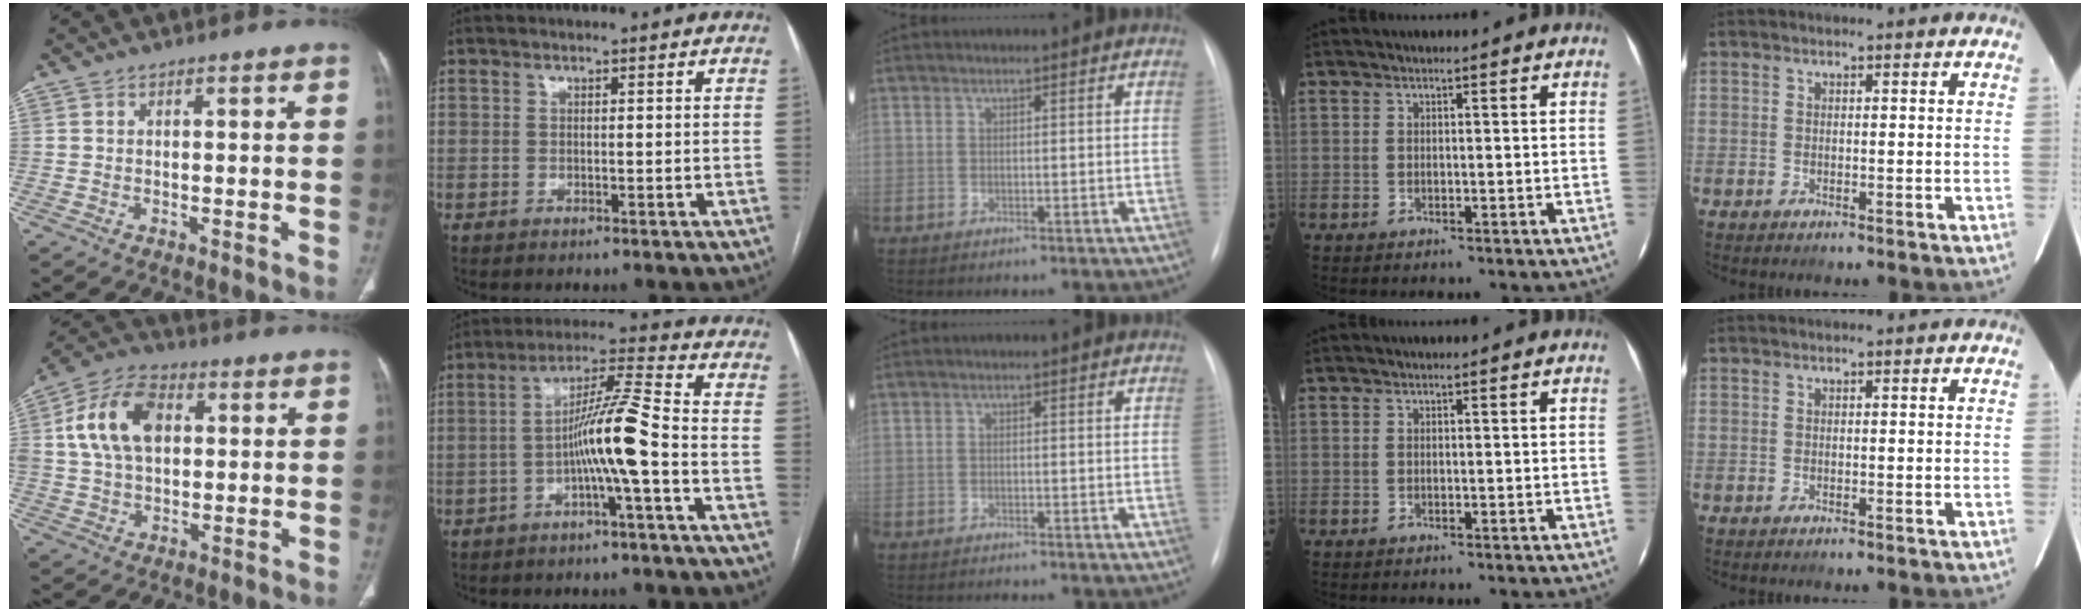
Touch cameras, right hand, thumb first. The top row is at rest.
{"thumb": {"total": 13.4, "force": [2.9, 8.6, 9.8], "torque": [-0.175, 0.015, 0.048]}, "index": {"total": 9.0, "force": [-2.6, -0.9, 8.6], "torque": [-0.159, 0.020, -0.046]}, "middle": {"total": 1.6, "force": [-1.5, -0.1, 0.4], "torque": [-0.007, -0.004, -0.023]}}